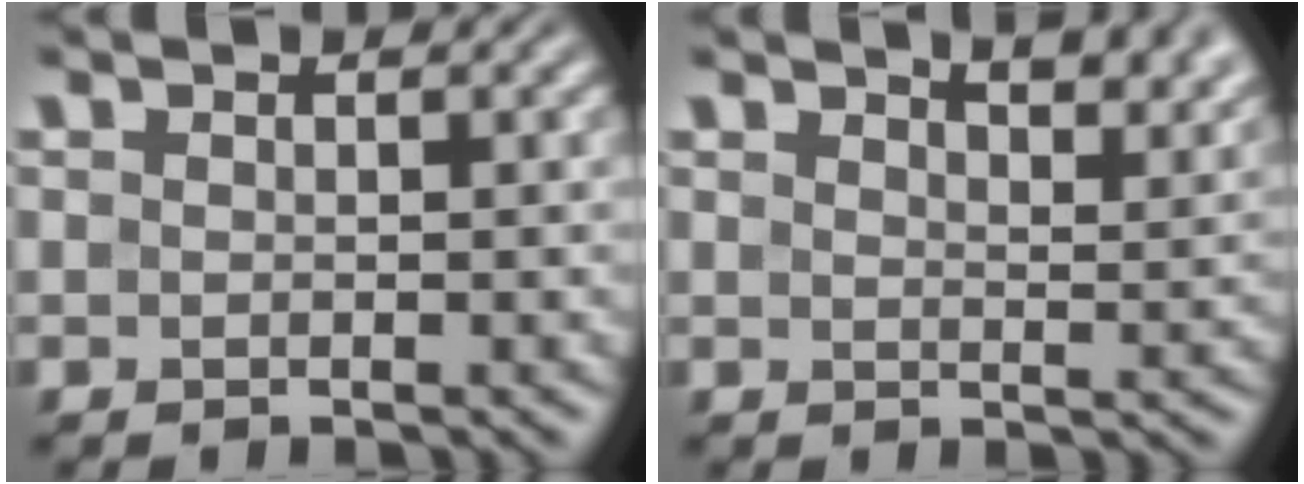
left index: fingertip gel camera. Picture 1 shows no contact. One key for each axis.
{"total": 5.2, "fx": 4.3, "fy": 1.6, "fz": 2.4, "tx": -0.012, "ty": 0.010, "tz": 0.042}